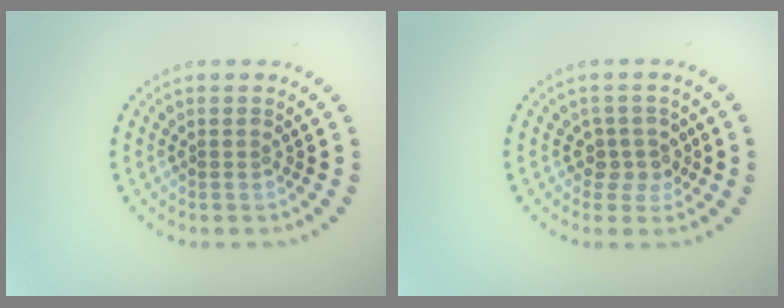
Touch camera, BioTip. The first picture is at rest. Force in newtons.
{"total": 2.0, "press": 1.6, "slide": 1.2}